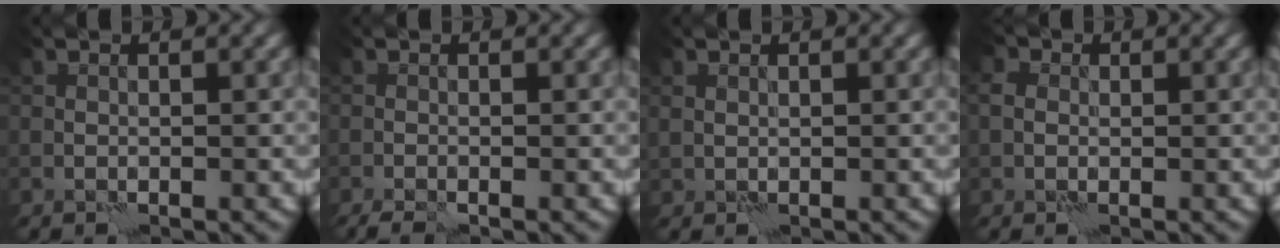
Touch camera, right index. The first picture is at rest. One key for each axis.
{"total": 1.9, "fx": -1.5, "fy": 0.2, "fz": 1.2, "tx": -0.034, "ty": -0.004, "tz": -0.030}
{"total": 0.7, "fx": 0.4, "fy": 0.5, "fz": 0.1, "tx": 0.000, "ty": -0.004, "tz": 0.012}
{"total": 2.4, "fx": 0.4, "fy": 2.1, "fz": 1.1, "tx": -0.010, "ty": 0.010, "tz": -0.015}